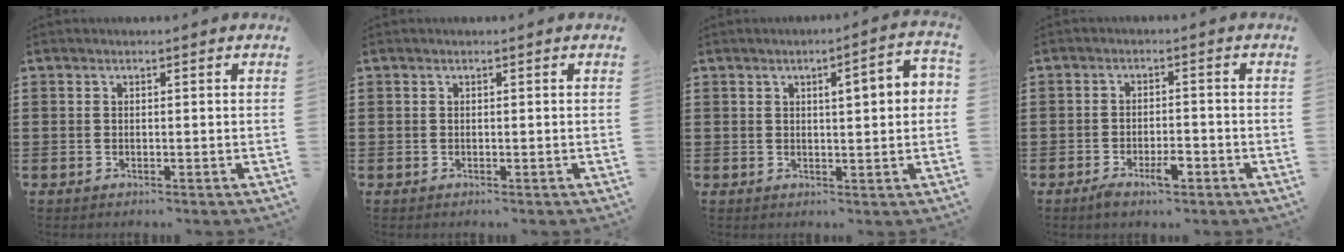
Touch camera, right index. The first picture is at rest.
{"total": 0.0}
{"total": 3.9, "force": [0.6, 0.6, 3.8], "torque": [-0.062, 0.000, 0.005]}
{"total": 3.9, "force": [-2.2, 1.4, 2.9], "torque": [-0.054, 0.001, -0.040]}